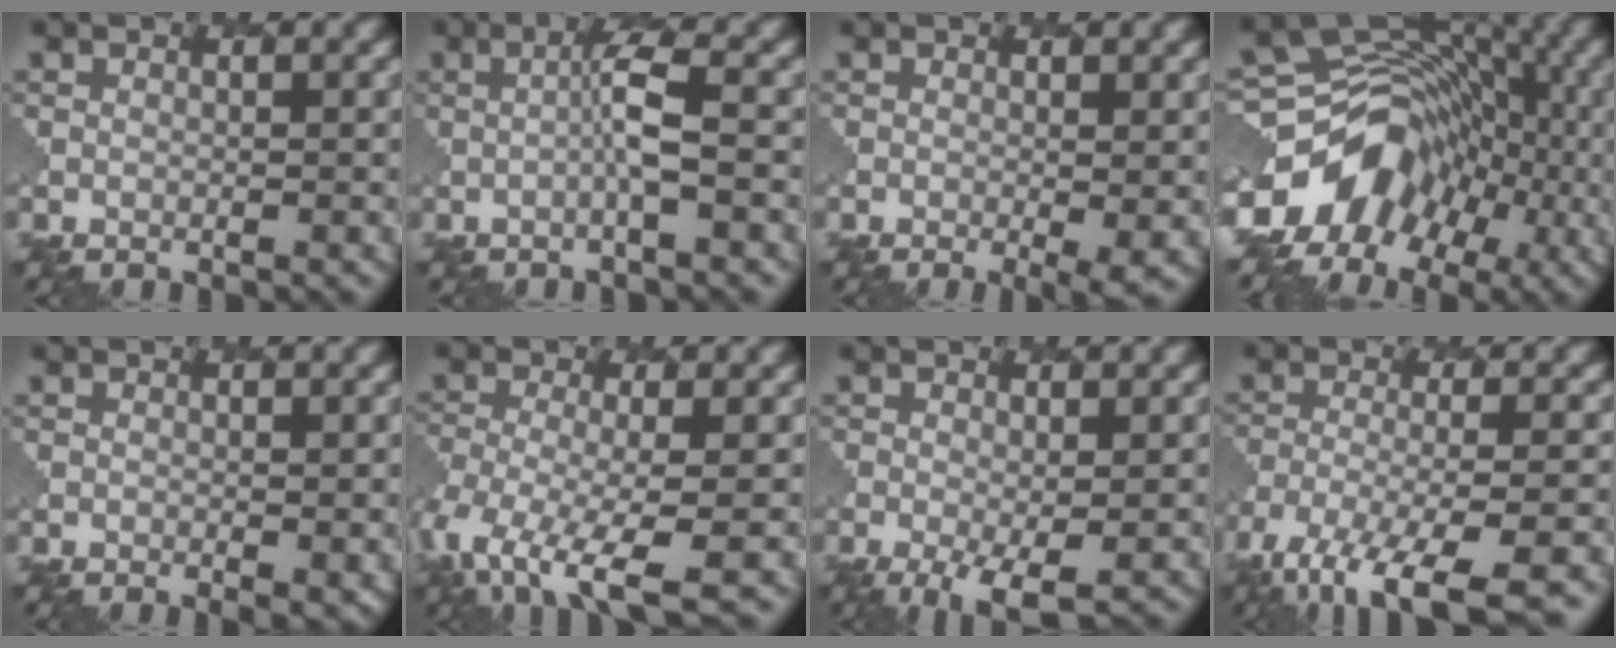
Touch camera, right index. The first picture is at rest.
{"total": 2.8, "force": [-0.1, 0.2, 2.8], "torque": [-0.051, 0.003, -0.006]}
{"total": 2.8, "force": [-0.4, 0.7, 2.7], "torque": [-0.043, -0.014, -0.001]}
{"total": 11.1, "force": [-4.8, 8.4, 5.5], "torque": [-0.087, 0.006, -0.089]}
{"total": 2.3, "force": [-0.2, 0.7, 2.1], "torque": [-0.031, -0.011, 0.002]}
{"total": 7.4, "force": [-4.0, 2.7, 5.6], "torque": [-0.113, -0.019, -0.077]}
{"total": 3.6, "force": [-1.1, 1.1, 3.2], "torque": [-0.062, -0.012, -0.017]}
{"total": 9.8, "force": [-7.4, 2.3, 6.1], "torque": [-0.108, -0.024, -0.121]}